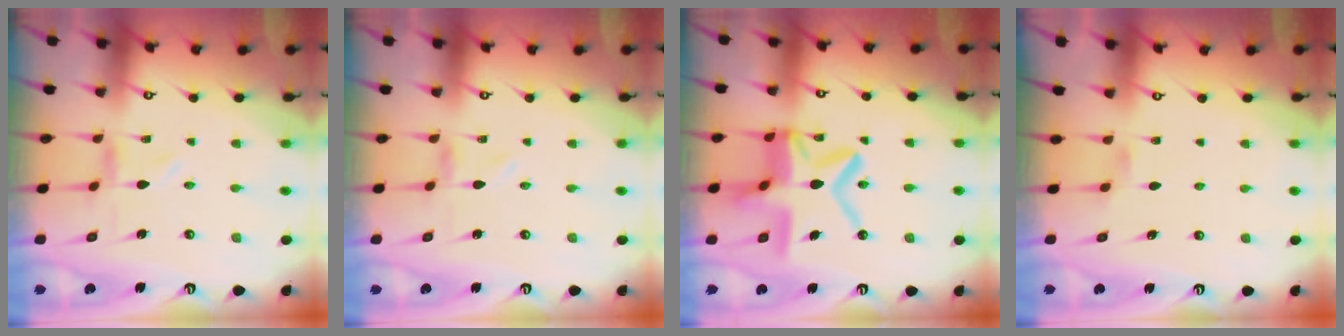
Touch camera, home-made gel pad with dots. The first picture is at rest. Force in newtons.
{"total": 0.6, "press": 0.6, "slide": 0.2}
{"total": 17.3, "press": 17.2, "slide": 1.6}
{"total": 2.5, "press": 2.5, "slide": 0.4}